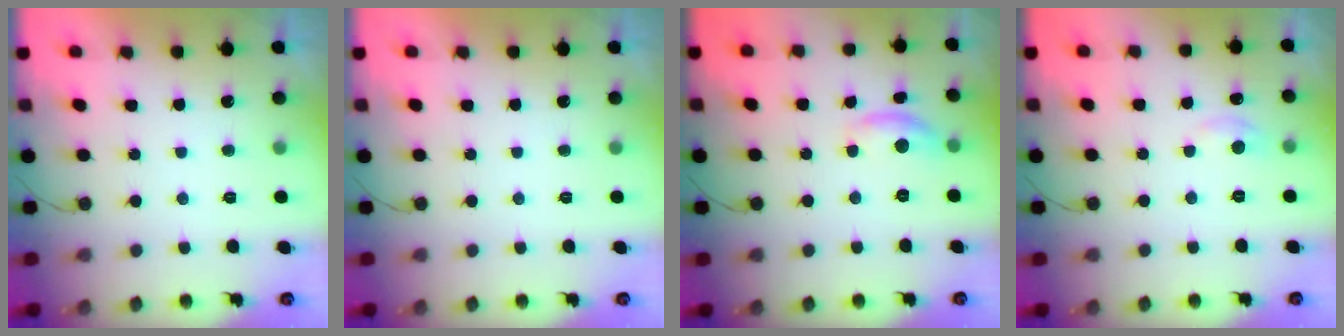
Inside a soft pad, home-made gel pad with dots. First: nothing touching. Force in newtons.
{"total": 0.0}
{"total": 8.6, "press": 8.6, "slide": 0.4}
{"total": 3.5, "press": 3.5, "slide": 0.5}